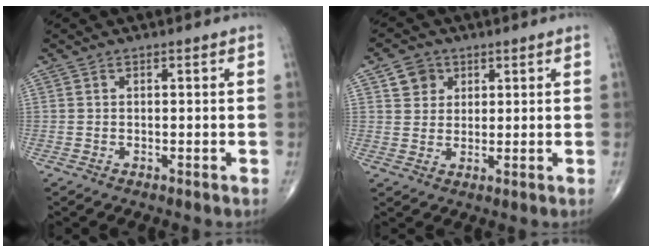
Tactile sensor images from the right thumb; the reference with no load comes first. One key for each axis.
{"total": 4.7, "fx": 2.1, "fy": 4.0, "fz": 1.3, "tx": 0.001, "ty": -0.007, "tz": 0.034}